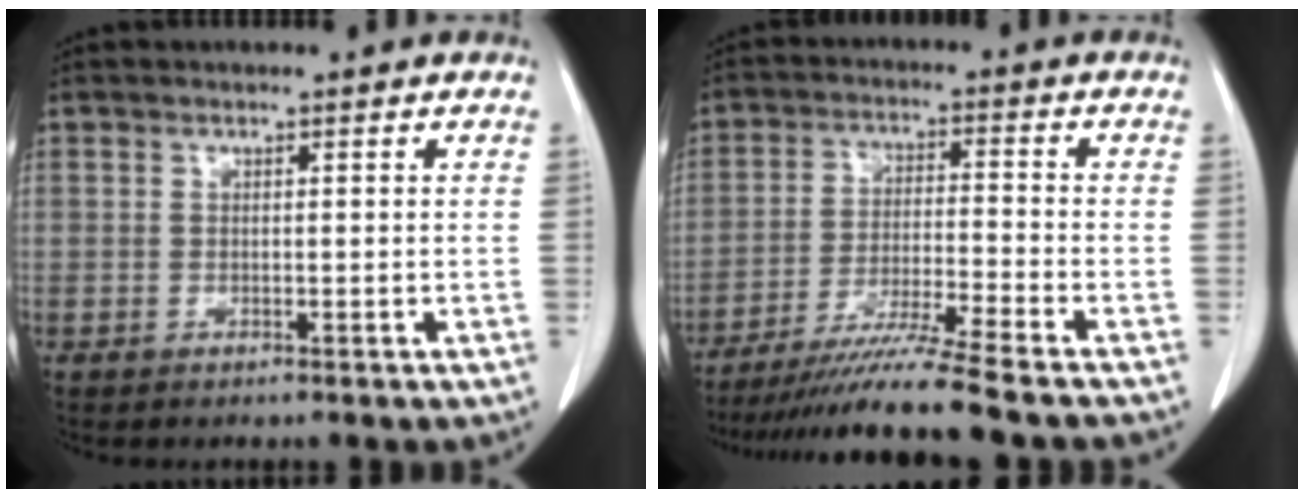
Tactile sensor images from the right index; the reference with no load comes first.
{"total": 11.5, "force": [-9.6, -2.2, 6.0], "torque": [-0.097, -0.031, -0.166]}